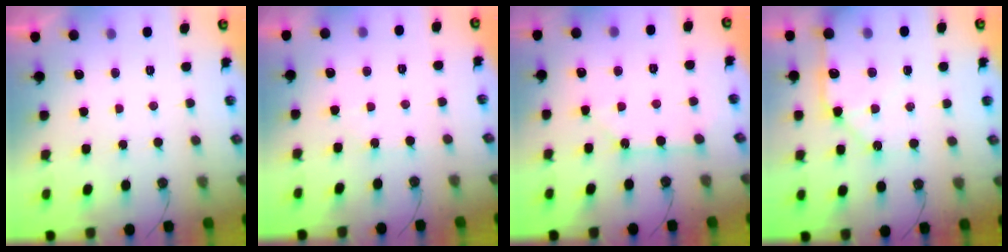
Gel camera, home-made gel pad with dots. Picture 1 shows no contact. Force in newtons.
{"total": 3.1, "press": 3.1, "slide": 0.5}
{"total": 2.8, "press": 2.8, "slide": 0.1}
{"total": 11.1, "press": 11.0, "slide": 1.4}